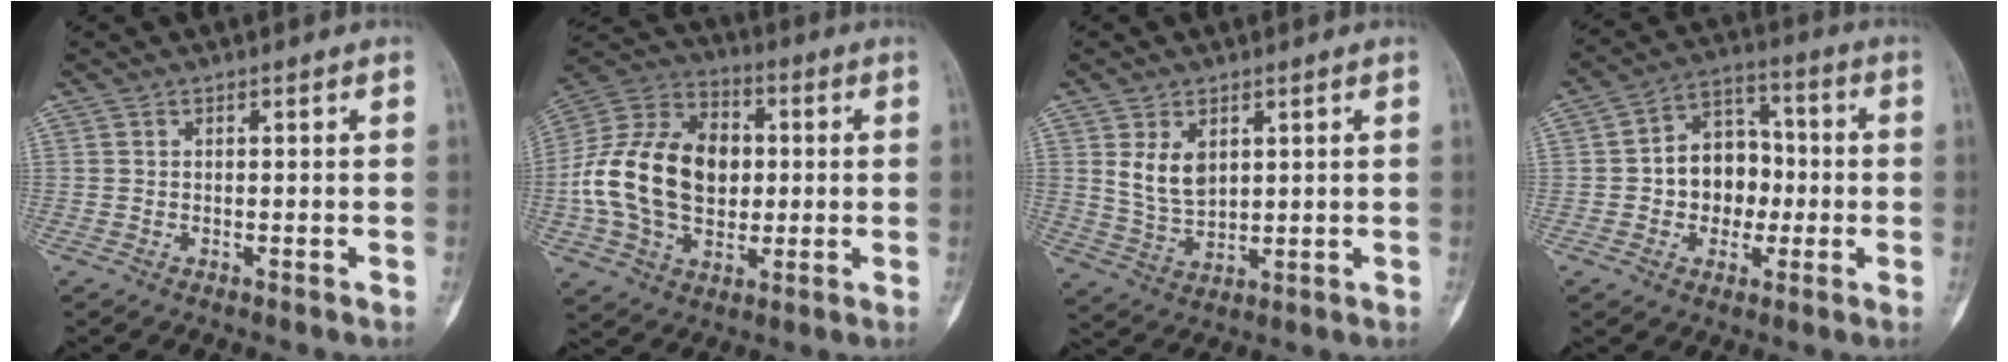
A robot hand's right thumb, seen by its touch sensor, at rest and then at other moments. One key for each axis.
{"total": 21.6, "fx": 0.1, "fy": 15.1, "fz": 15.4, "tx": -0.276, "ty": 0.024, "tz": 0.005}
{"total": 6.7, "fx": 2.4, "fy": 4.2, "fz": 4.6, "tx": -0.070, "ty": -0.017, "tz": 0.057}
{"total": 11.1, "fx": -1.1, "fy": 8.9, "fz": 6.6, "tx": -0.055, "ty": 0.034, "tz": -0.024}